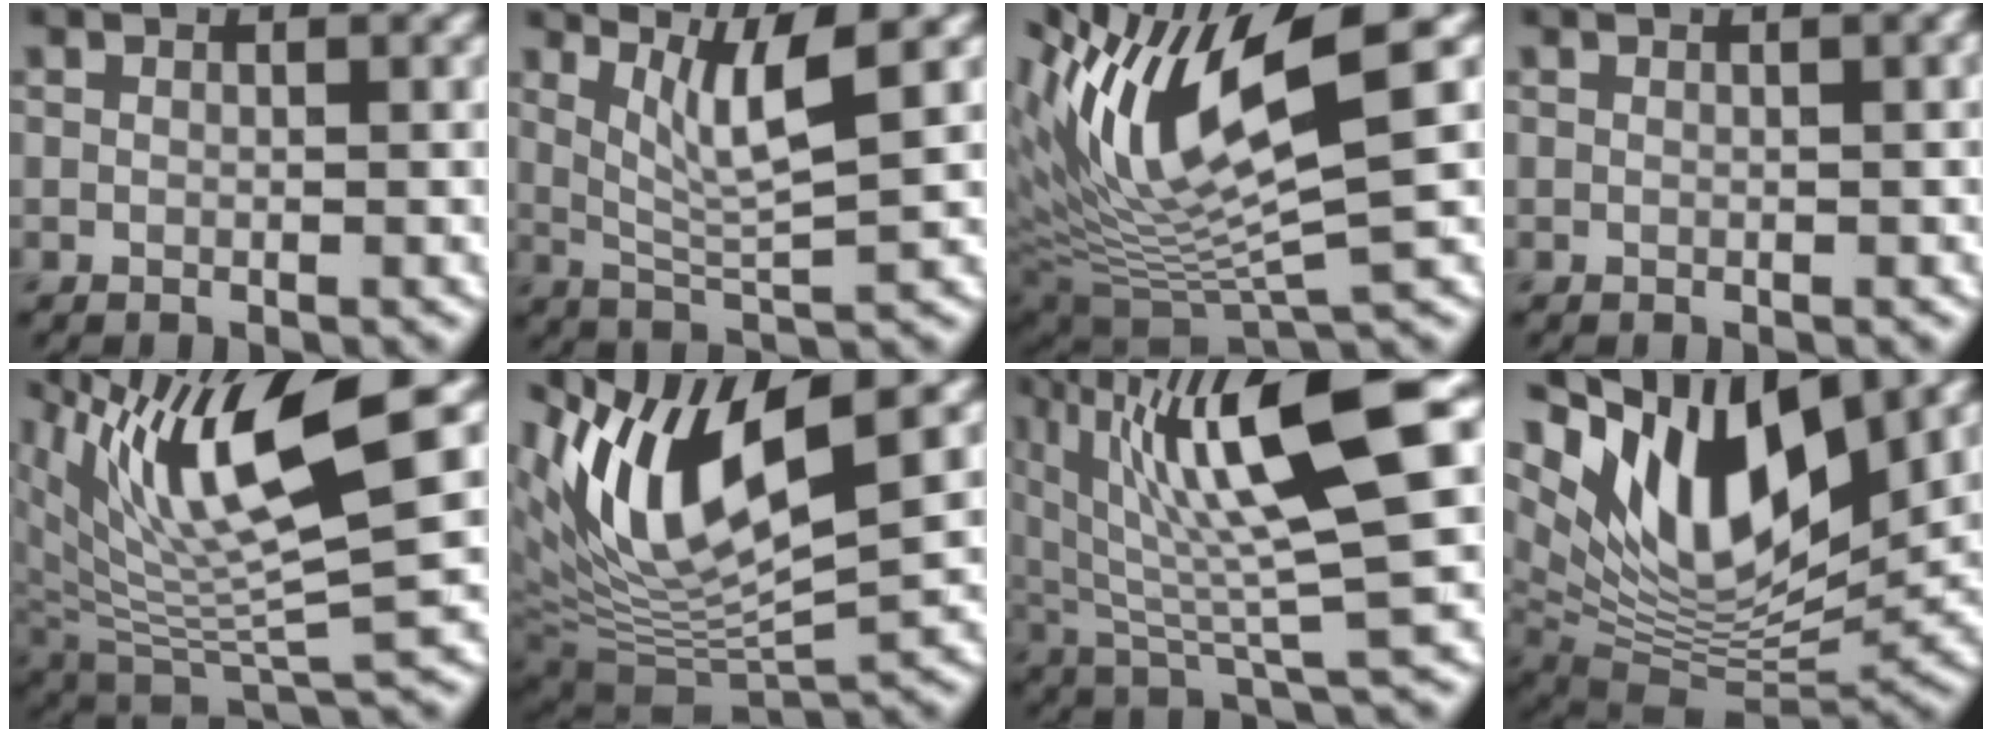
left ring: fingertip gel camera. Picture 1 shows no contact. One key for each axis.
{"total": 4.9, "fx": 2.1, "fy": 0.7, "fz": 4.4, "tx": -0.088, "ty": -0.009, "tz": 0.046}
{"total": 12.5, "fx": 4.2, "fy": 3.4, "fz": 11.3, "tx": -0.215, "ty": 0.007, "tz": 0.084}
{"total": 1.3, "fx": 0.5, "fy": 0.4, "fz": 1.2, "tx": -0.010, "ty": 0.012, "tz": 0.003}
{"total": 11.2, "fx": 5.8, "fy": 2.8, "fz": 9.2, "tx": -0.173, "ty": -0.003, "tz": 0.117}
{"total": 12.1, "fx": 5.0, "fy": 3.6, "fz": 10.4, "tx": -0.200, "ty": 0.001, "tz": 0.096}
{"total": 12.5, "fx": 4.6, "fy": 2.5, "fz": 11.4, "tx": -0.183, "ty": 0.011, "tz": 0.082}
{"total": 13.4, "fx": 5.9, "fy": 5.7, "fz": 10.6, "tx": -0.186, "ty": -0.001, "tz": 0.114}